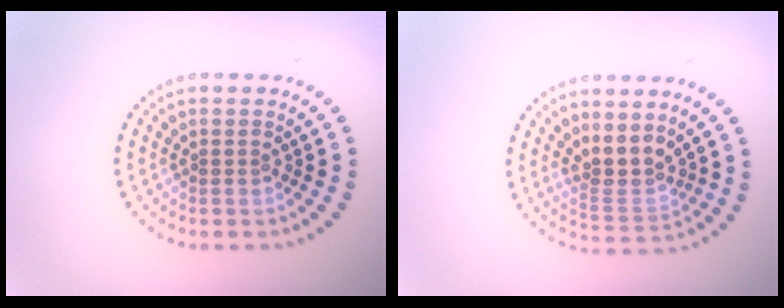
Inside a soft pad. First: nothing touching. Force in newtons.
{"total": 3.1, "press": 2.5, "slide": 1.8}